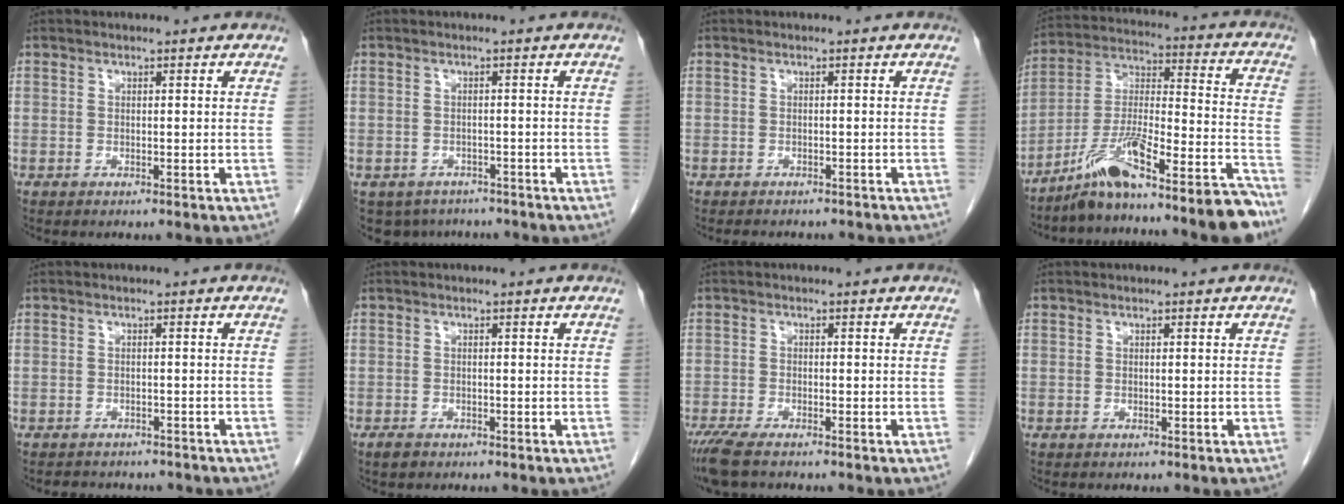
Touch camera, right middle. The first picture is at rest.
{"total": 5.9, "force": [-4.7, 3.5, 0.7], "torque": [-0.006, 0.002, -0.060]}
{"total": 5.9, "force": [-5.1, 2.0, 2.1], "torque": [-0.025, 0.000, -0.057]}
{"total": 17.5, "force": [-14.5, -0.2, 9.9], "torque": [-0.167, 0.030, -0.244]}
{"total": 5.8, "force": [-5.2, 2.2, 1.4], "torque": [-0.018, 0.003, -0.060]}
{"total": 1.1, "force": [-0.8, 0.6, 0.5], "torque": [-0.015, 0.000, -0.011]}
{"total": 5.3, "force": [-4.3, 0.9, 3.0], "torque": [-0.058, -0.014, -0.073]}
{"total": 0.0}